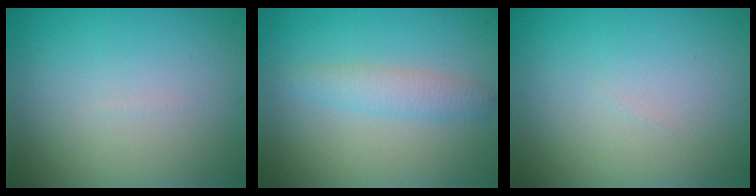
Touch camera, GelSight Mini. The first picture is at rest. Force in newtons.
{"total": 2.1, "press": 2.1, "slide": 0.2}
{"total": 0.0}